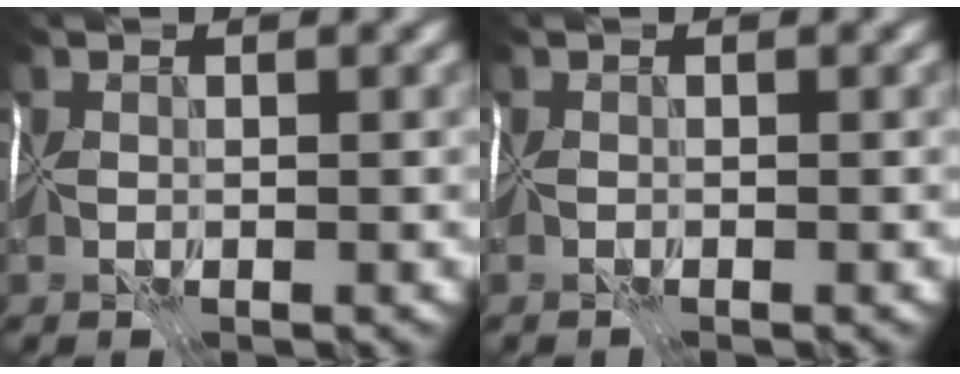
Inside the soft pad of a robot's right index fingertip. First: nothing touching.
{"total": 0.5, "force": [-0.5, -0.1, -0.1], "torque": [0.004, -0.004, -0.013]}